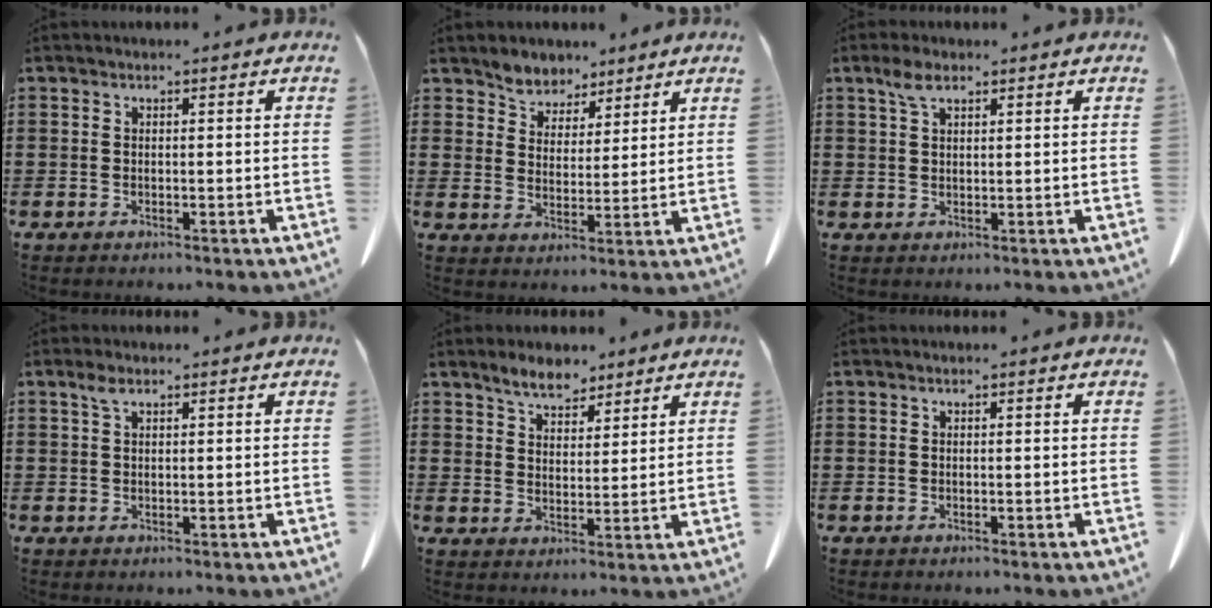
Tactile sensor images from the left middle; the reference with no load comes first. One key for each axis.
{"total": 4.6, "fx": 4.2, "fy": 1.9, "fz": -0.3, "tx": -0.019, "ty": -0.016, "tz": 0.078}
{"total": 3.1, "fx": 1.8, "fy": 1.2, "fz": 2.1, "tx": -0.049, "ty": 0.004, "tz": 0.033}
{"total": 1.6, "fx": 0.9, "fy": 0.6, "fz": 1.2, "tx": -0.029, "ty": 0.000, "tz": 0.016}
{"total": 5.0, "fx": 4.4, "fy": 1.9, "fz": 1.4, "tx": -0.034, "ty": -0.008, "tz": 0.082}
{"total": 0.0}